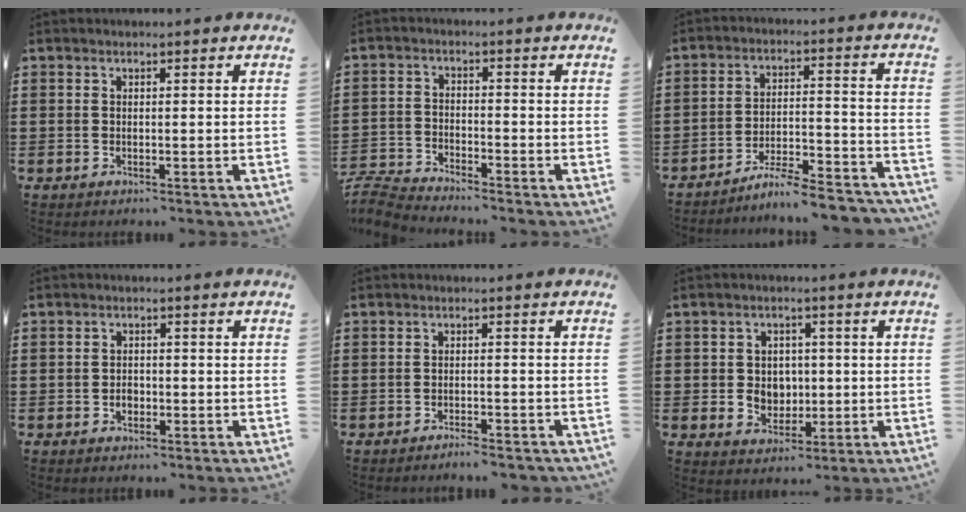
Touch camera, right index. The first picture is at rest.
{"total": 4.1, "force": [-4.1, 0.2, 0.2], "torque": [-0.023, -0.004, -0.090]}
{"total": 6.6, "force": [-6.1, 0.2, 2.5], "torque": [-0.036, 0.000, -0.117]}
{"total": 1.8, "force": [-0.6, 1.3, 0.9], "torque": [-0.020, 0.002, -0.013]}
{"total": 2.1, "force": [-2.0, 0.1, 0.5], "torque": [-0.012, 0.002, -0.040]}
{"total": 4.3, "force": [-0.1, 4.0, 1.6], "torque": [-0.028, 0.006, -0.007]}